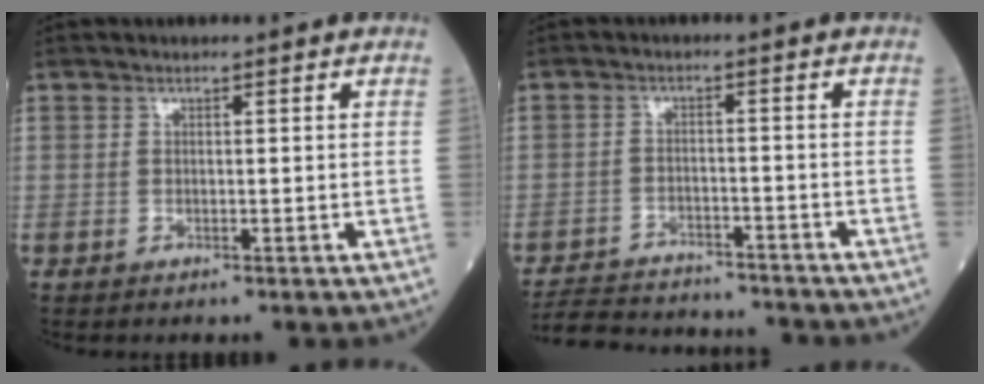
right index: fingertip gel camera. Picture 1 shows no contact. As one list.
[{"total": 13.2, "force": [-12.5, 2.5, 3.3], "torque": [-0.063, 0.008, -0.180]}]